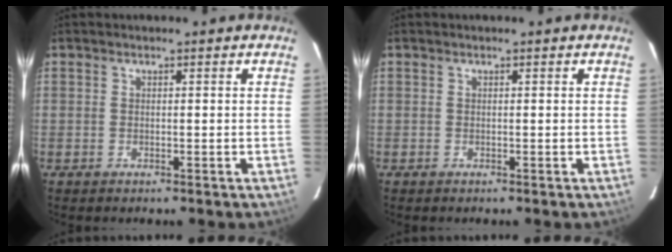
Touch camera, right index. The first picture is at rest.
{"total": 0.0}